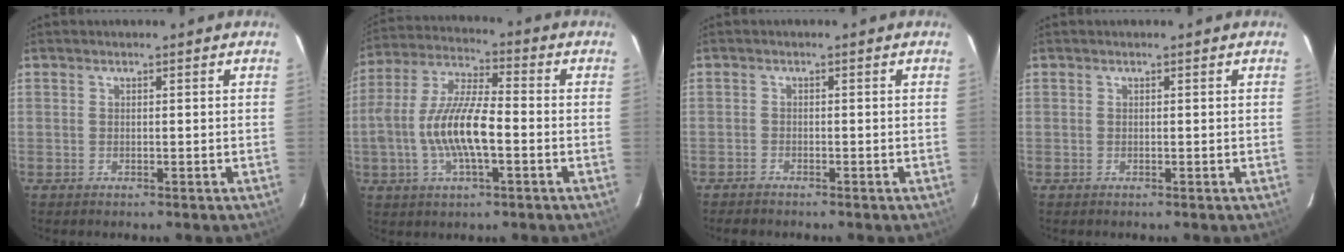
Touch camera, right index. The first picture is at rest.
{"total": 13.3, "force": [-2.8, 4.4, 12.3], "torque": [-0.253, 0.003, -0.055]}
{"total": 2.3, "force": [-2.2, 0.6, 0.5], "torque": [-0.024, -0.004, -0.040]}
{"total": 0.0}